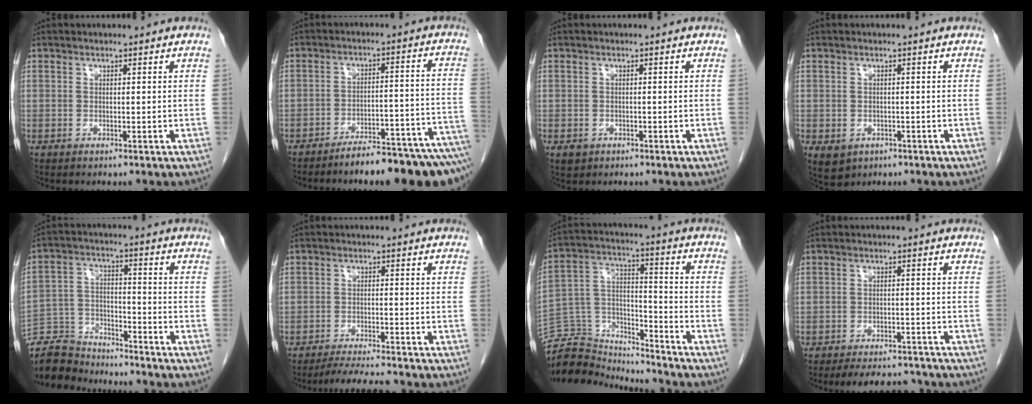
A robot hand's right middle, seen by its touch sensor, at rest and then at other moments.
{"total": 14.1, "force": [-11.8, 0.7, 7.7], "torque": [-0.061, 0.031, -0.165]}
{"total": 1.7, "force": [-0.9, 1.4, 0.6], "torque": [-0.010, 0.002, -0.005]}
{"total": 3.9, "force": [-1.8, 3.1, 1.4], "torque": [-0.023, -0.002, -0.016]}
{"total": 10.1, "force": [-9.7, 2.8, 1.0], "torque": [-0.024, 0.009, -0.182]}
{"total": 5.2, "force": [-4.9, -0.2, 1.7], "torque": [-0.028, -0.017, -0.083]}
{"total": 15.6, "force": [-15.3, 3.0, 1.1], "torque": [-0.025, 0.052, -0.263]}
{"total": 8.8, "force": [-8.1, 2.5, 2.5], "torque": [-0.034, 0.003, -0.105]}